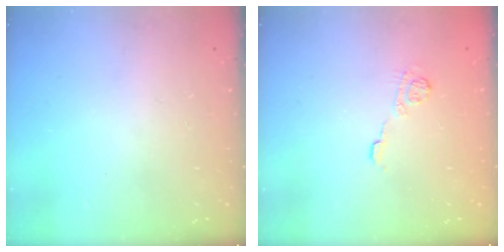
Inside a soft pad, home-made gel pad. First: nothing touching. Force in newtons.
{"total": 6.9, "press": 6.9, "slide": 0.4}